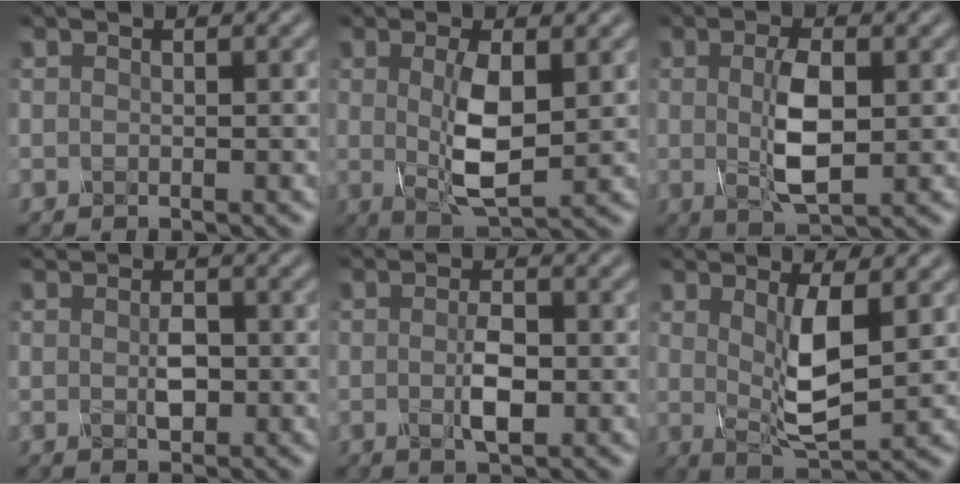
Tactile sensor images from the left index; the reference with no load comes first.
{"total": 4.5, "force": [0.5, 1.3, 4.3], "torque": [-0.094, -0.004, 0.012]}
{"total": 4.1, "force": [0.3, 1.2, 3.9], "torque": [-0.088, 0.002, 0.009]}
{"total": 1.2, "force": [0.1, 0.7, 1.0], "torque": [-0.028, 0.002, 0.003]}
{"total": 2.3, "force": [-0.2, 0.6, 2.2], "torque": [-0.050, 0.001, -0.004]}
{"total": 4.3, "force": [0.9, 0.9, 4.0], "torque": [-0.080, -0.006, 0.022]}